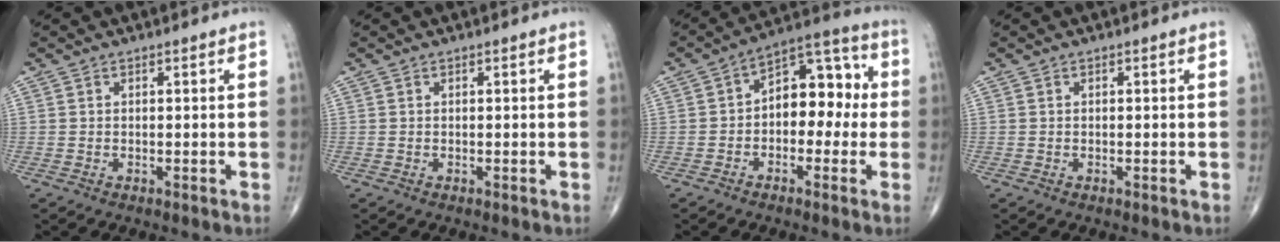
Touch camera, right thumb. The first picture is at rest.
{"total": 0.0}
{"total": 11.7, "force": [-0.4, 7.3, 9.2], "torque": [-0.095, 0.043, -0.021]}
{"total": 0.0}